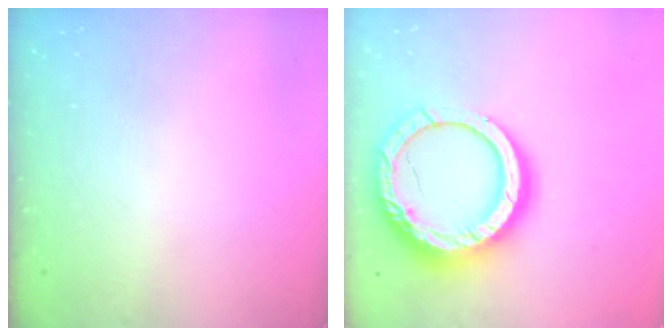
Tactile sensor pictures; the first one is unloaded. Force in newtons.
{"total": 20.9, "press": 20.8, "slide": 2.6}